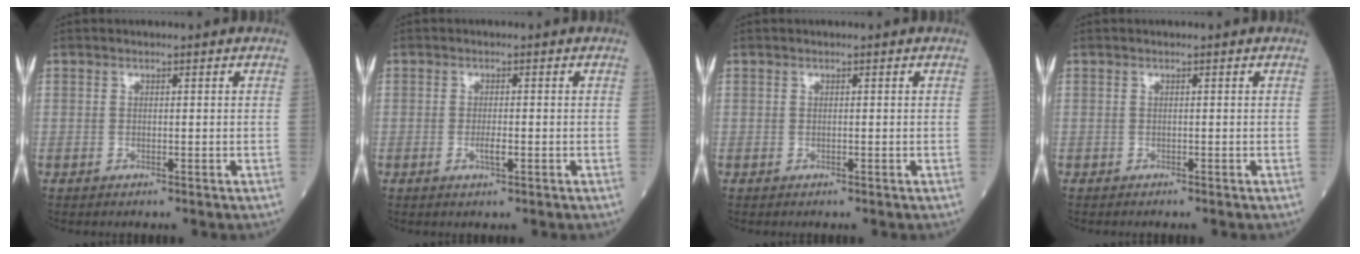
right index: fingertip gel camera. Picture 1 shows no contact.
{"total": 0.8, "force": [-0.2, 0.0, 0.8], "torque": [-0.020, -0.001, -0.001]}
{"total": 0.0}
{"total": 0.0}